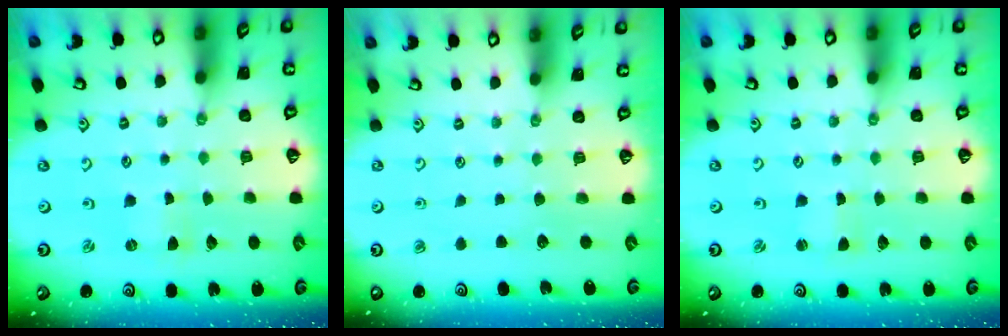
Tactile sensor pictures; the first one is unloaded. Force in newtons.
{"total": 0.0}
{"total": 0.7, "press": 0.7, "slide": 0.1}